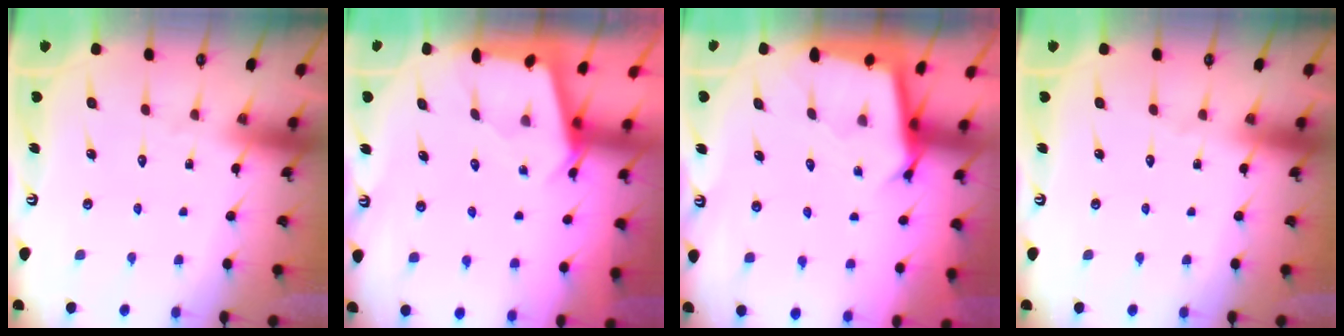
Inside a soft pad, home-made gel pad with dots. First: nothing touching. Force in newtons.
{"total": 2.4, "press": 2.4, "slide": 0.2}
{"total": 2.7, "press": 2.7, "slide": 0.1}
{"total": 0.0}